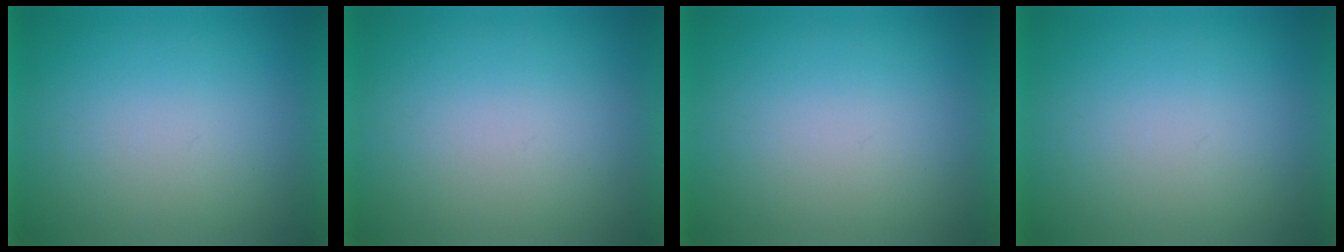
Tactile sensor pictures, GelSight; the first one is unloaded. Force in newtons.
{"total": 1.1}
{"total": 0.0}
{"total": 0.0}